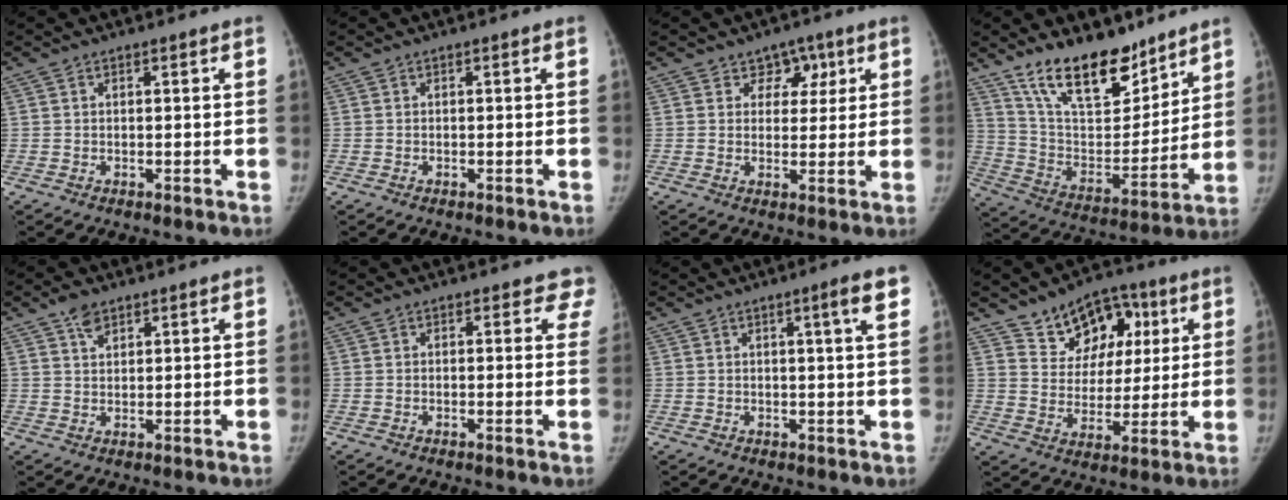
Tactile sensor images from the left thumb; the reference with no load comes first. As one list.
[{"total": 0.0}, {"total": 5.0, "force": [2.6, 4.0, 1.4], "torque": [0.022, -0.015, 0.037]}, {"total": 19.8, "force": [14.3, 8.8, 10.5], "torque": [-0.126, -0.089, 0.253]}, {"total": 3.6, "force": [2.5, 1.9, 1.8], "torque": [-0.023, -0.008, 0.046]}, {"total": 4.0, "force": [3.4, 2.1, 0.6], "torque": [0.035, -0.013, 0.014]}, {"total": 4.6, "force": [2.3, -0.1, 4.0], "torque": [-0.050, -0.010, 0.029]}, {"total": 11.7, "force": [6.0, 8.7, 5.1], "torque": [-0.020, -0.021, 0.096]}]